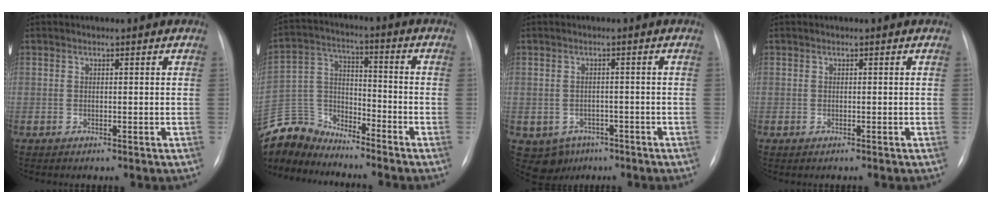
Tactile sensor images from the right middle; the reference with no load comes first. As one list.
[{"total": 10.0, "force": [-9.8, 2.0, -0.2], "torque": [-0.003, 0.024, -0.199]}, {"total": 5.4, "force": [-2.8, 4.5, 1.2], "torque": [-0.020, 0.008, -0.031]}, {"total": 0.0}]